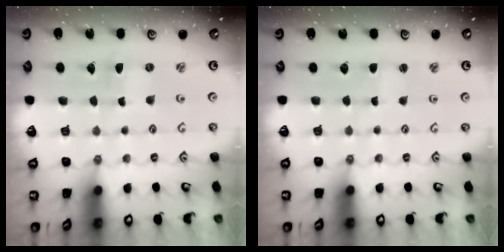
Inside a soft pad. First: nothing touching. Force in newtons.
{"total": 1.0, "press": 0.9, "slide": 0.1}